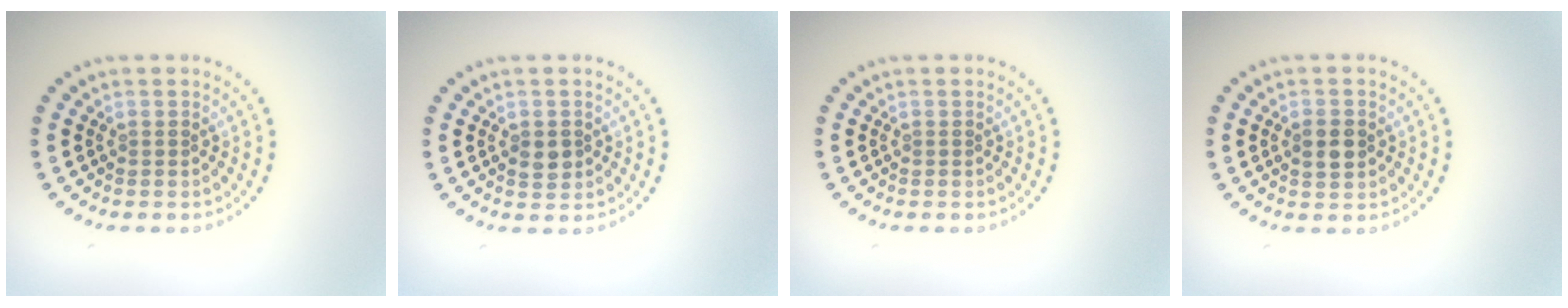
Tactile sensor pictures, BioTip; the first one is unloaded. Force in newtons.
{"total": 1.6, "press": 1.6, "slide": 0.2}
{"total": 0.0}
{"total": 2.3, "press": 2.3, "slide": 0.1}